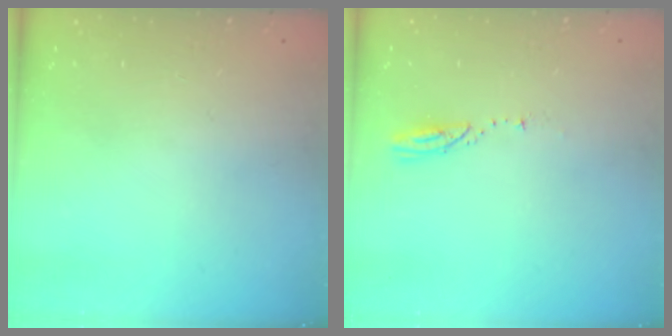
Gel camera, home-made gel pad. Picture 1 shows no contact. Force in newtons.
{"total": 3.1, "press": 3.1, "slide": 0.2}